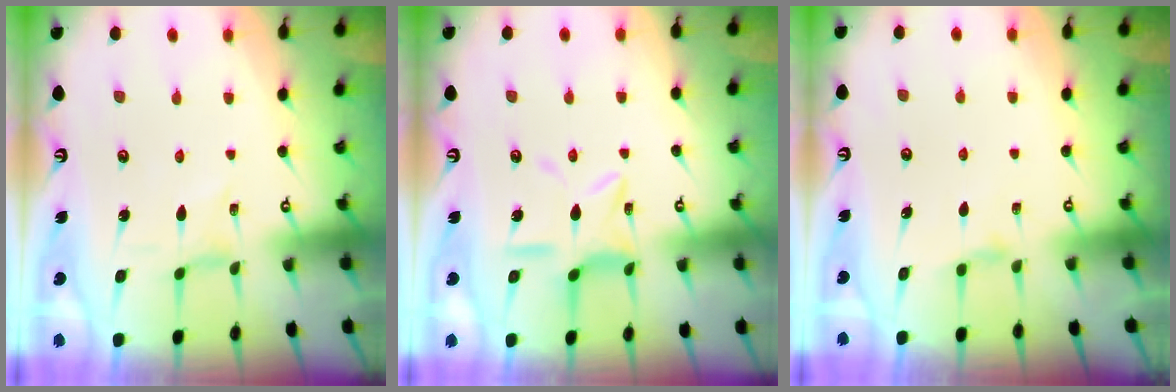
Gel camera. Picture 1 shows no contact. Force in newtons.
{"total": 9.8, "press": 9.8, "slide": 0.7}
{"total": 2.4, "press": 2.4, "slide": 0.5}